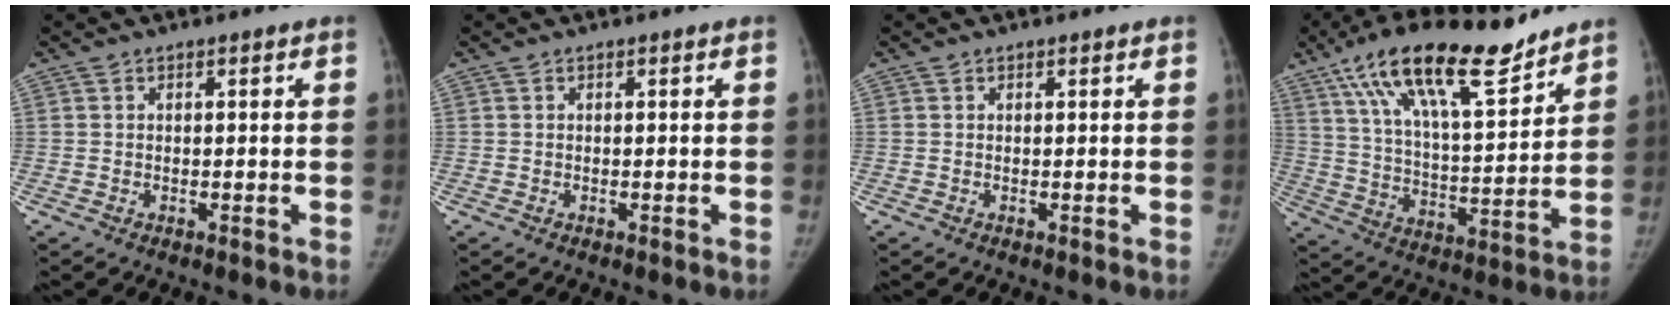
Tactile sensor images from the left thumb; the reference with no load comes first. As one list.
[{"total": 0.0}, {"total": 0.0}, {"total": 21.1, "force": [14.9, 6.1, 13.6], "torque": [-0.214, -0.052, 0.258]}]